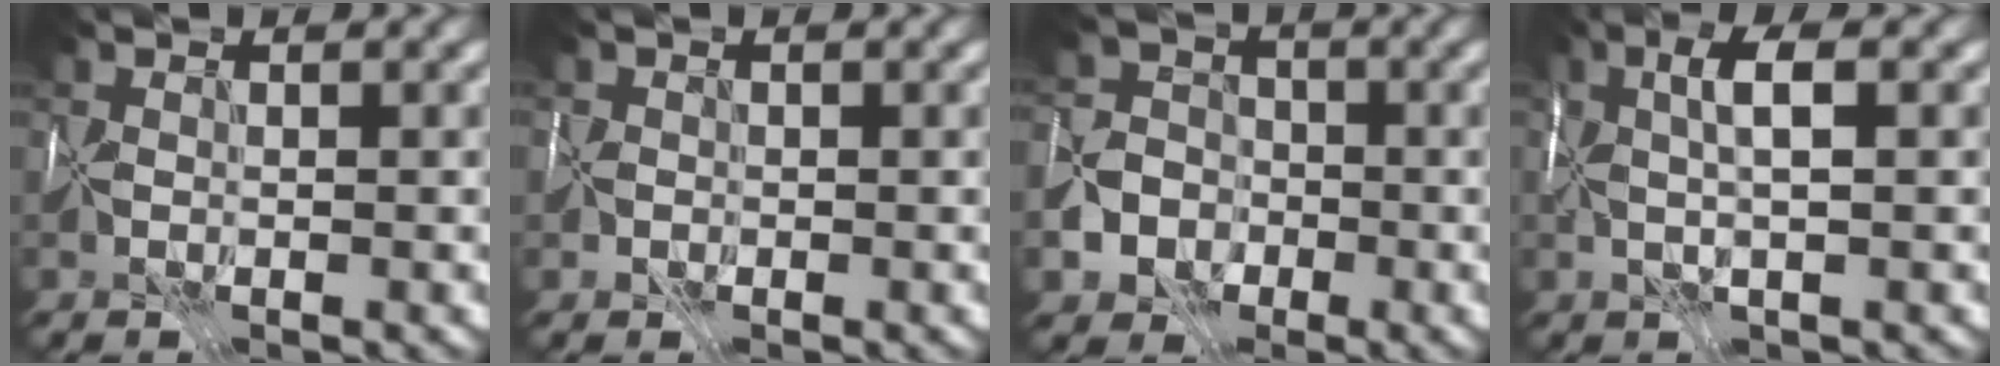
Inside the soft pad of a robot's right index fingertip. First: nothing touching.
{"total": 1.8, "force": [-0.3, 1.7, 0.4], "torque": [0.005, 0.004, -0.009]}
{"total": 7.0, "force": [-3.1, 5.9, 2.0], "torque": [-0.027, -0.015, -0.080]}
{"total": 3.3, "force": [0.8, 0.5, 3.2], "torque": [-0.058, 0.008, 0.012]}